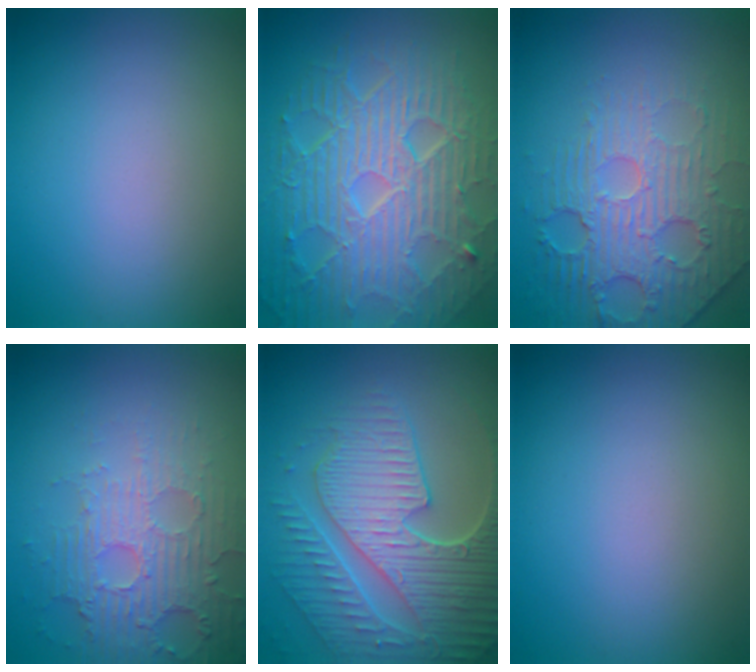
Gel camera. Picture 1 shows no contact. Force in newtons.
{"total": 10.6, "press": 6.8, "slide": 8.1}
{"total": 4.4, "press": 4.0, "slide": 1.7}
{"total": 4.3, "press": 3.8, "slide": 2.0}
{"total": 8.9, "press": 6.3, "slide": 6.3}
{"total": 0.0}